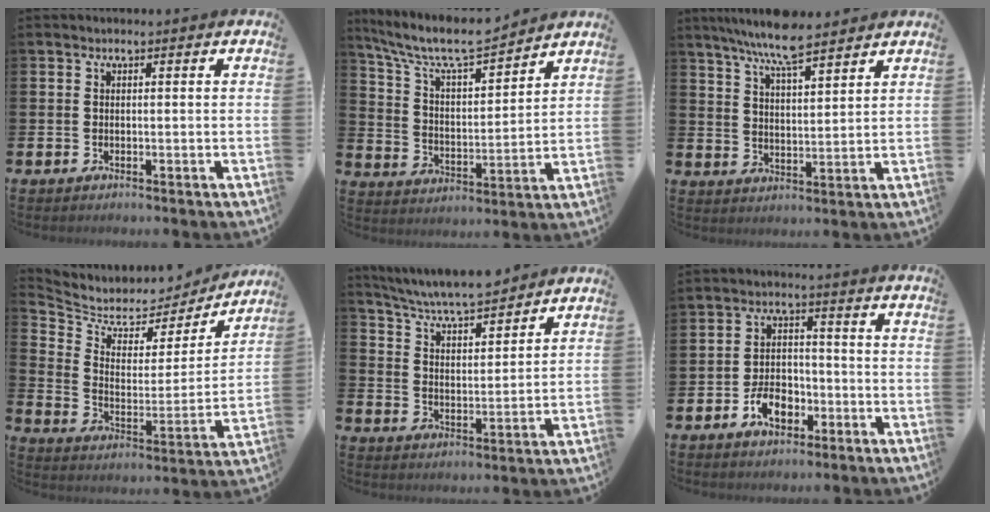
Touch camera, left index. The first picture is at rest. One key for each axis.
{"total": 8.9, "fx": 8.2, "fy": 1.6, "fz": 3.2, "tx": -0.101, "ty": -0.051, "tz": 0.144}
{"total": 7.6, "fx": 7.0, "fy": 1.0, "fz": 2.9, "tx": -0.072, "ty": -0.029, "tz": 0.125}
{"total": 5.9, "fx": 5.4, "fy": 2.4, "fz": 0.3, "tx": -0.050, "ty": -0.051, "tz": 0.090}
{"total": 6.7, "fx": 6.4, "fy": 0.4, "fz": 1.9, "tx": -0.066, "ty": -0.044, "tz": 0.112}
{"total": 5.1, "fx": -2.6, "fy": 3.3, "fz": 3.0, "tx": -0.042, "ty": 0.007, "tz": -0.050}